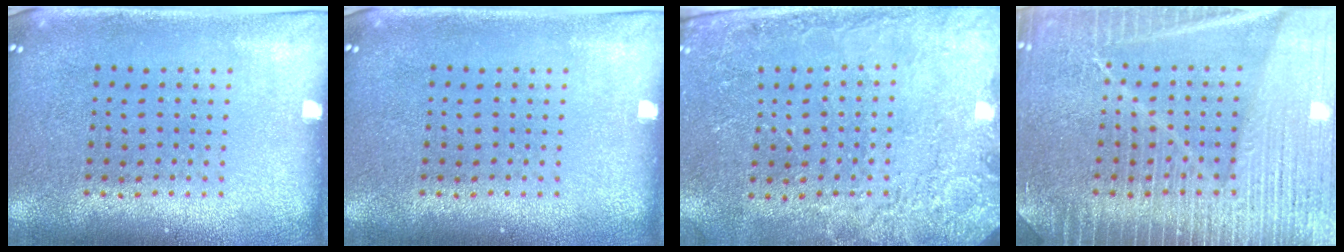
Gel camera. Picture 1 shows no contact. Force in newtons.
{"total": 0.0}
{"total": 2.4, "press": 2.4, "slide": 0.6}
{"total": 6.7, "press": 6.6, "slide": 0.8}